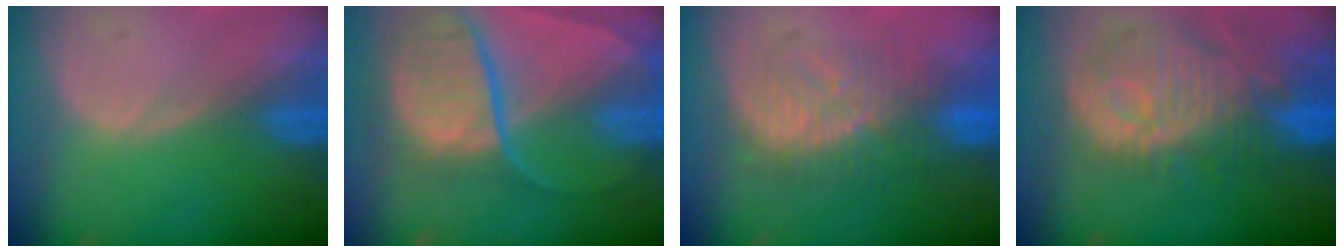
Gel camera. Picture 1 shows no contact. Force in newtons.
{"total": 10.8, "press": 9.0, "slide": 6.0}
{"total": 8.0, "press": 7.8, "slide": 1.6}
{"total": 11.9, "press": 10.8, "slide": 4.9}